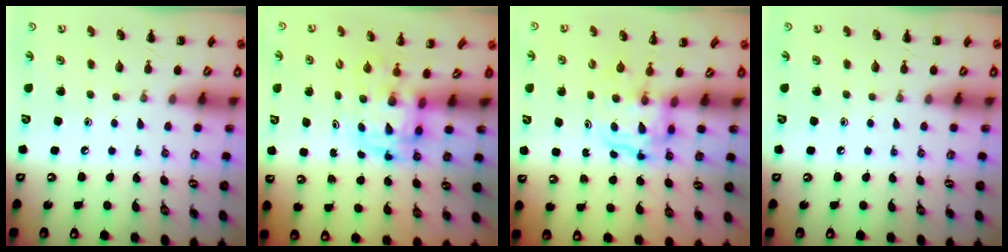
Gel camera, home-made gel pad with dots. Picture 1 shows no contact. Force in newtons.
{"total": 2.9, "press": 2.9, "slide": 0.6}
{"total": 3.6, "press": 3.6, "slide": 0.3}
{"total": 0.0}